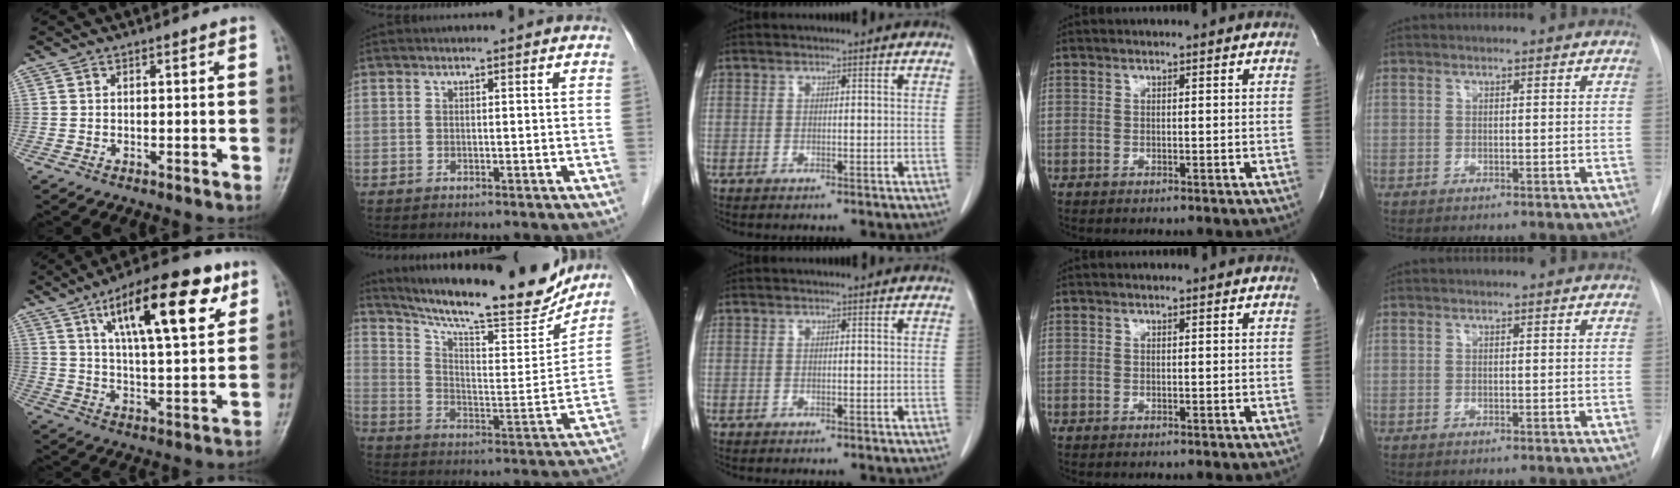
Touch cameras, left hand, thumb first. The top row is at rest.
{"thumb": {"total": 19.5, "force": [9.2, 6.5, 15.9], "torque": [-0.218, -0.026, 0.145]}, "index": {"total": 21.5, "force": [19.3, 2.7, 9.1], "torque": [-0.155, -0.028, 0.282]}}